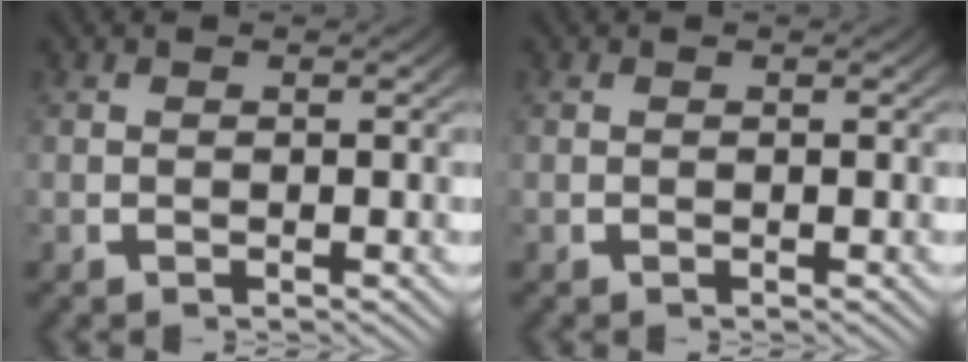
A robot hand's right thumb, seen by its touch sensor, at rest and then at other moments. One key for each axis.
{"total": 0.0}